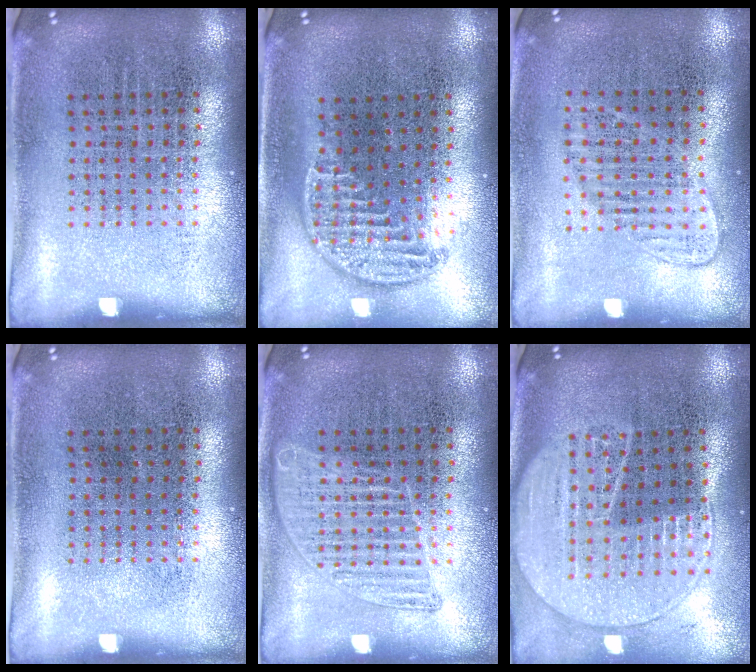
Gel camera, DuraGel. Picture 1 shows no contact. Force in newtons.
{"total": 1.2, "press": 1.0, "slide": 0.7}
{"total": 1.2, "press": 1.0, "slide": 0.6}
{"total": 0.0}
{"total": 1.7, "press": 1.7, "slide": 0.3}
{"total": 2.0, "press": 1.8, "slide": 0.9}